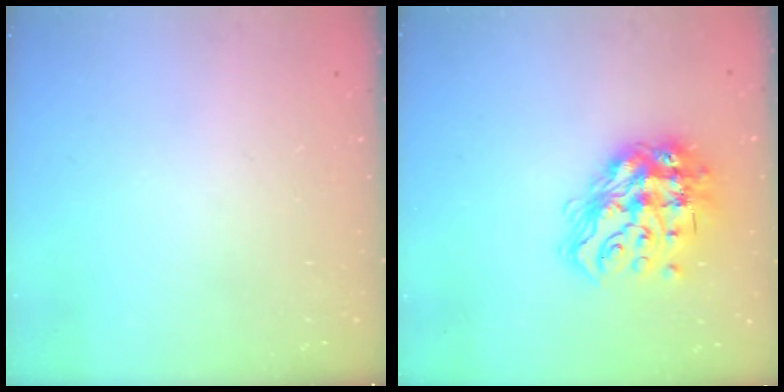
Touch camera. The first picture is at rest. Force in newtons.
{"total": 18.0, "press": 18.0, "slide": 1.8}